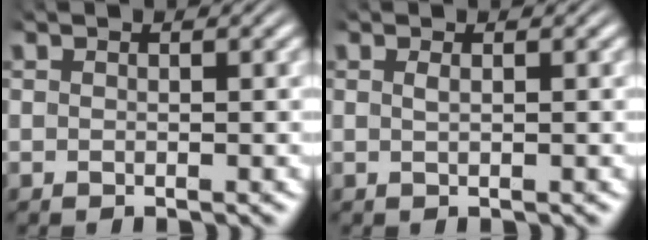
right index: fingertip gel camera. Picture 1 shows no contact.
{"total": 0.6, "force": [0.0, -0.4, 0.5], "torque": [-0.010, -0.006, 0.005]}